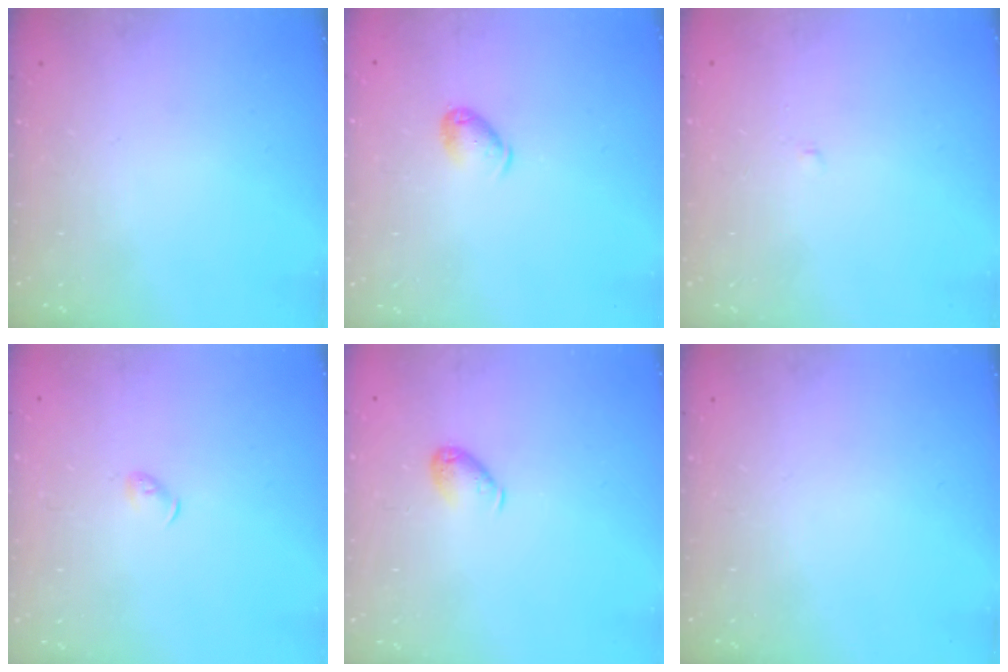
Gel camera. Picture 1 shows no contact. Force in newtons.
{"total": 5.6, "press": 5.5, "slide": 1.2}
{"total": 1.9, "press": 1.9, "slide": 0.2}
{"total": 3.2, "press": 3.1, "slide": 0.7}
{"total": 5.5, "press": 5.5, "slide": 0.4}
{"total": 0.0}